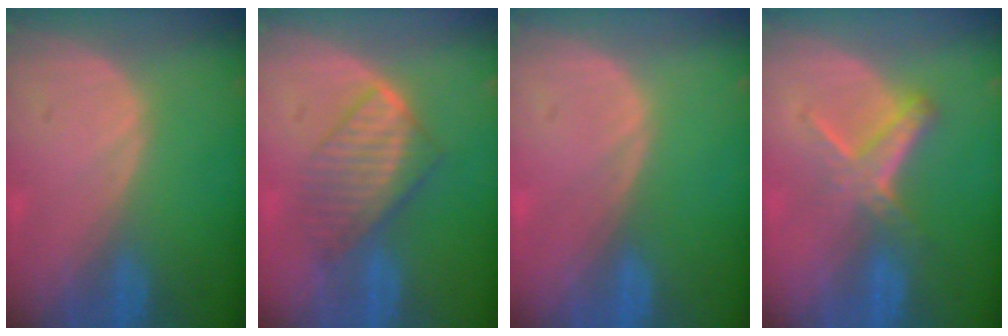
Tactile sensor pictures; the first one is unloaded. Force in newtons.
{"total": 6.7, "press": 6.4, "slide": 1.9}
{"total": 0.0}
{"total": 5.9, "press": 5.1, "slide": 3.0}